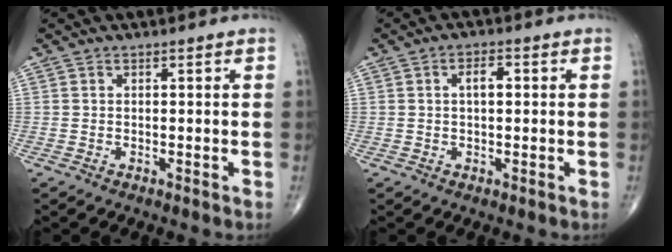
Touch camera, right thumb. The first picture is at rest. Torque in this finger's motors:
{"motor_torque": [-0.23, 0.66, 0.24, -0.08, 0.00]}